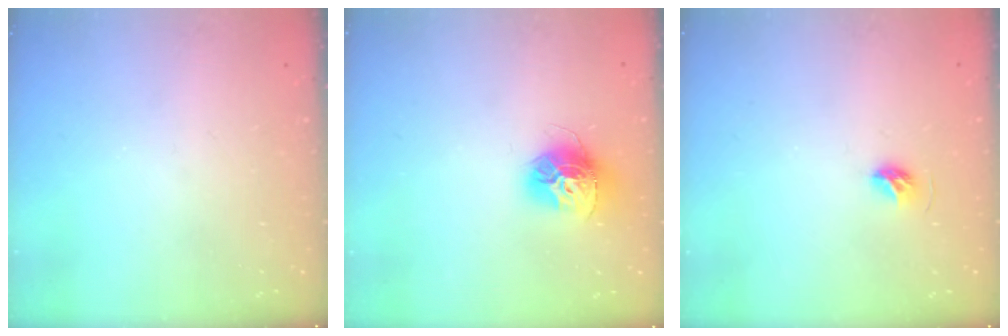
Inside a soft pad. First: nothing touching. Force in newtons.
{"total": 13.2, "press": 13.1, "slide": 1.3}
{"total": 4.9, "press": 4.8, "slide": 1.1}